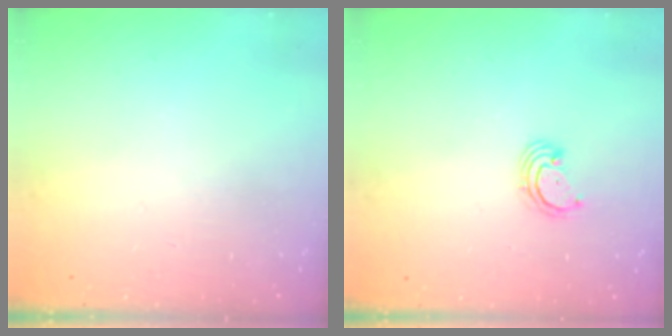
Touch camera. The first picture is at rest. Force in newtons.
{"total": 2.5, "press": 2.5, "slide": 0.3}